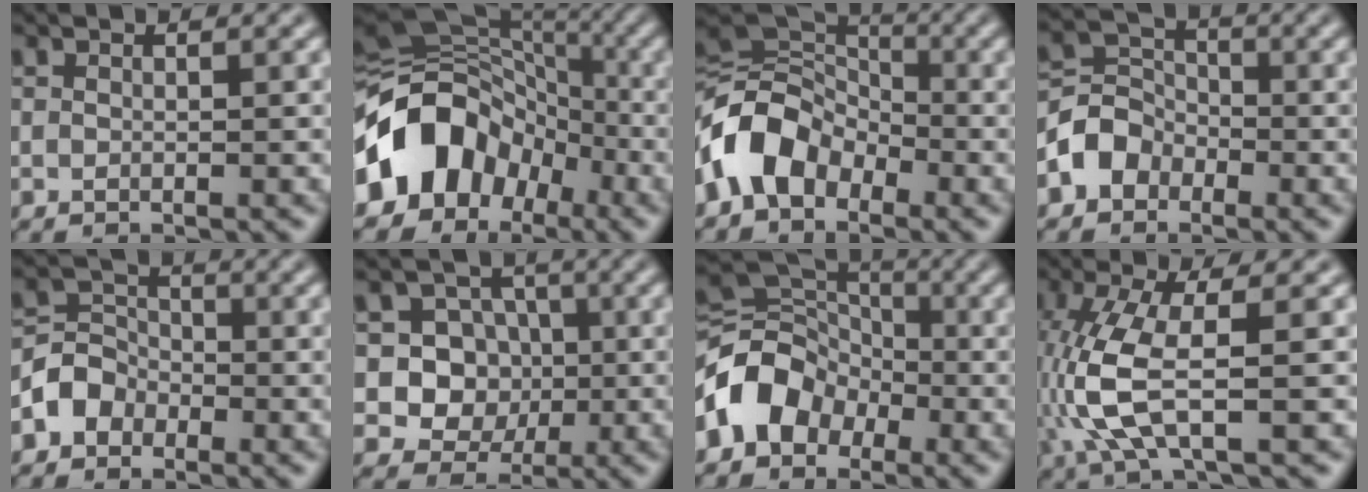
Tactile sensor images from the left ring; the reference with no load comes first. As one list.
[{"total": 11.5, "force": [-4.5, 8.8, 5.9], "torque": [-0.105, 0.013, -0.099]}, {"total": 7.2, "force": [-3.2, 5.0, 4.1], "torque": [-0.076, 0.010, -0.081]}, {"total": 3.3, "force": [-1.8, 2.7, 0.9], "torque": [-0.012, 0.010, -0.040]}, {"total": 2.9, "force": [-1.6, 2.4, 0.7], "torque": [0.002, 0.011, -0.040]}, {"total": 6.6, "force": [0.0, 6.2, 2.3], "torque": [-0.026, 0.024, -0.022]}, {"total": 6.4, "force": [-2.9, 4.9, 2.9], "torque": [-0.041, 0.011, -0.071]}, {"total": 7.1, "force": [-1.0, 2.3, 6.7], "torque": [-0.180, -0.004, -0.017]}]